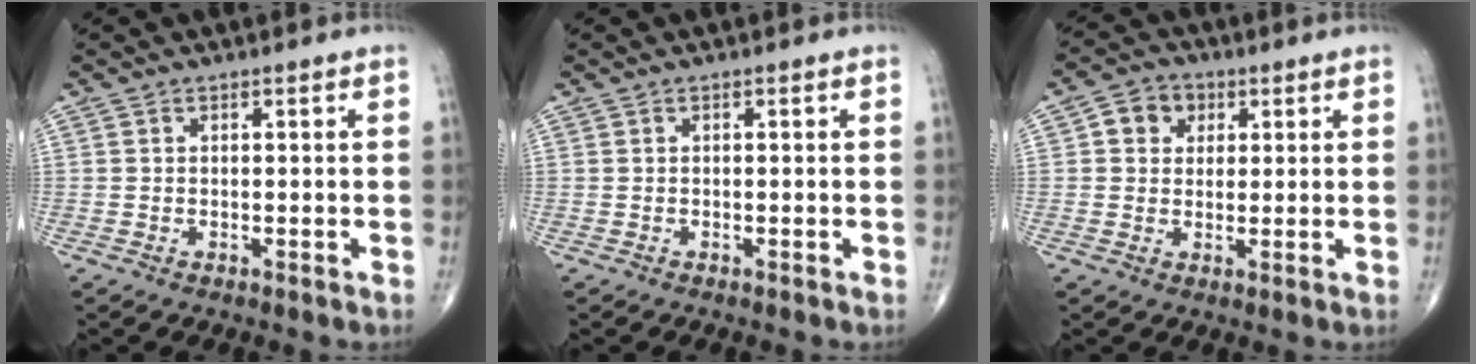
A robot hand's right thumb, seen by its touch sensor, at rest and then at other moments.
{"total": 0.0}
{"total": 5.5, "force": [1.7, 4.7, 2.4], "torque": [-0.010, 0.004, 0.022]}